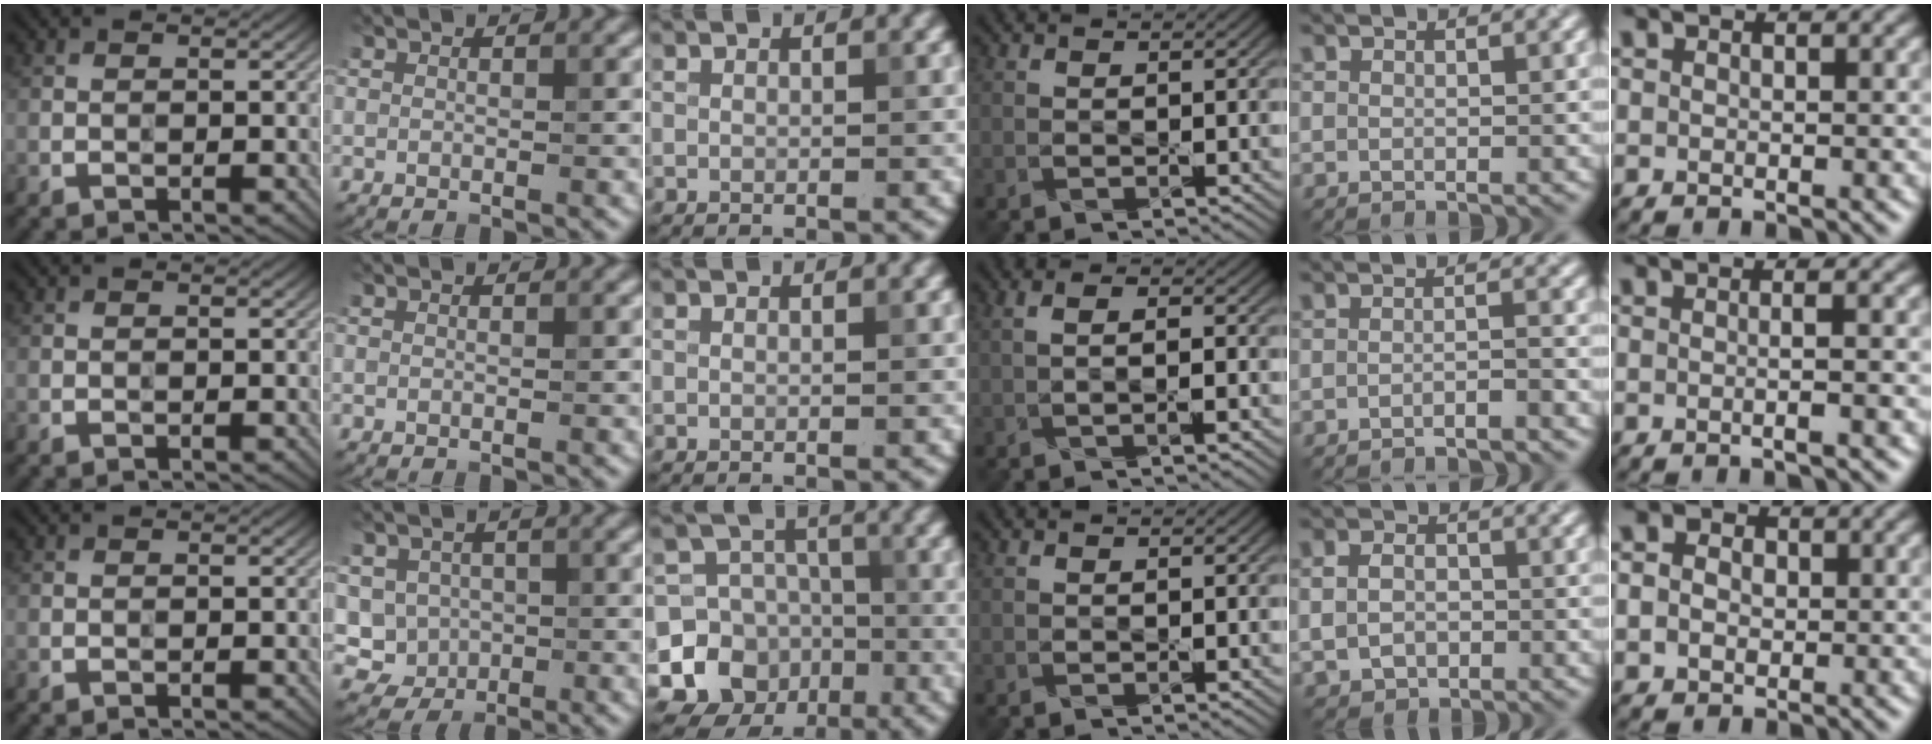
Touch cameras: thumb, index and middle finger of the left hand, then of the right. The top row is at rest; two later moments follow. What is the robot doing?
{"motion": "wipe", "object": "paper plate"}